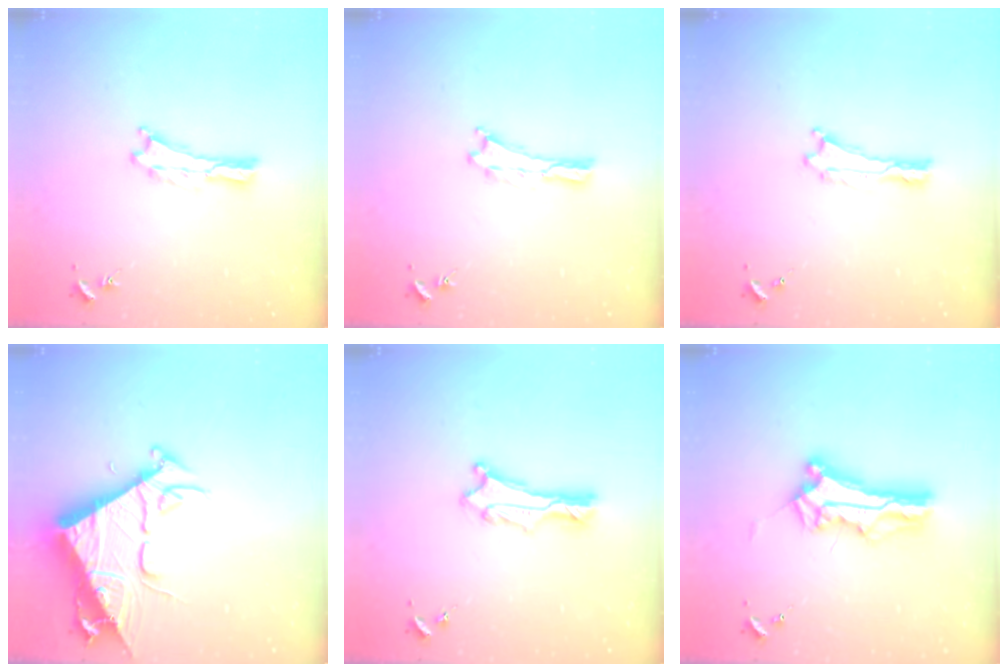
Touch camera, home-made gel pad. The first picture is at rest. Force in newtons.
{"total": 0.0}
{"total": 0.0}
{"total": 10.1, "press": 10.1, "slide": 0.9}
{"total": 1.5, "press": 1.5, "slide": 0.1}
{"total": 10.1, "press": 10.0, "slide": 0.7}